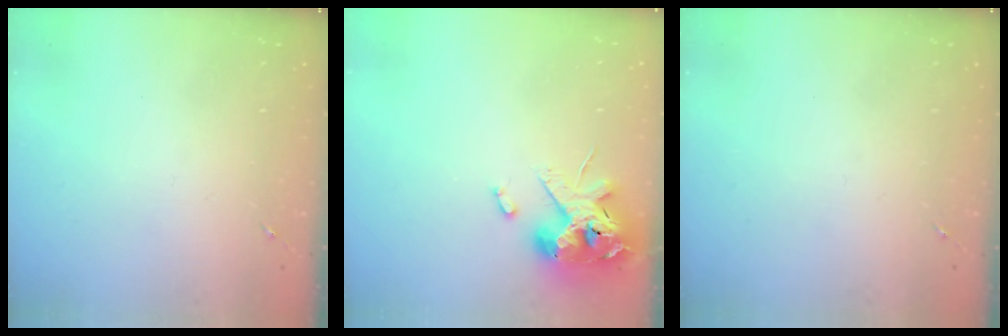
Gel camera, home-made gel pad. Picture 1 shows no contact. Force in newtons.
{"total": 14.4, "press": 14.3, "slide": 2.2}
{"total": 0.0}